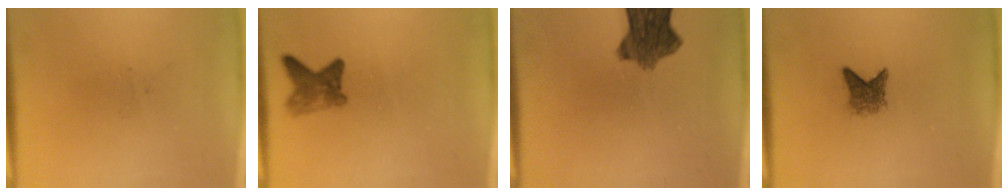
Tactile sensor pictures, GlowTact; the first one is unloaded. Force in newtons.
{"total": 3.2}
{"total": 8.0}
{"total": 2.6}